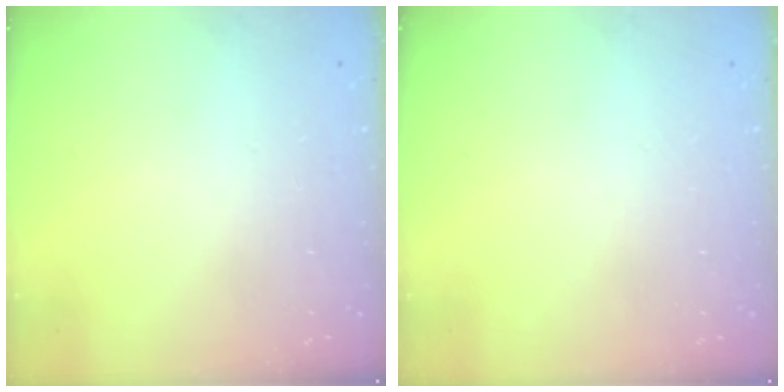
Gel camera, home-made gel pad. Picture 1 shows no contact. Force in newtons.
{"total": 0.0}